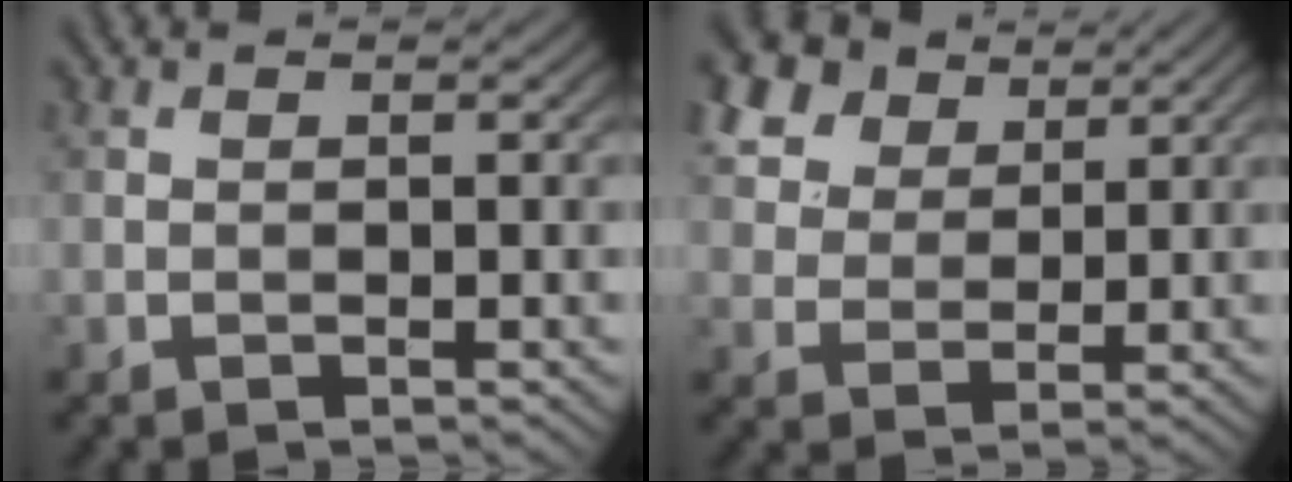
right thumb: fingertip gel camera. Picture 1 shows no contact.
{"total": 10.3, "force": [6.4, 6.6, 4.7], "torque": [-0.166, 0.011, 0.130]}